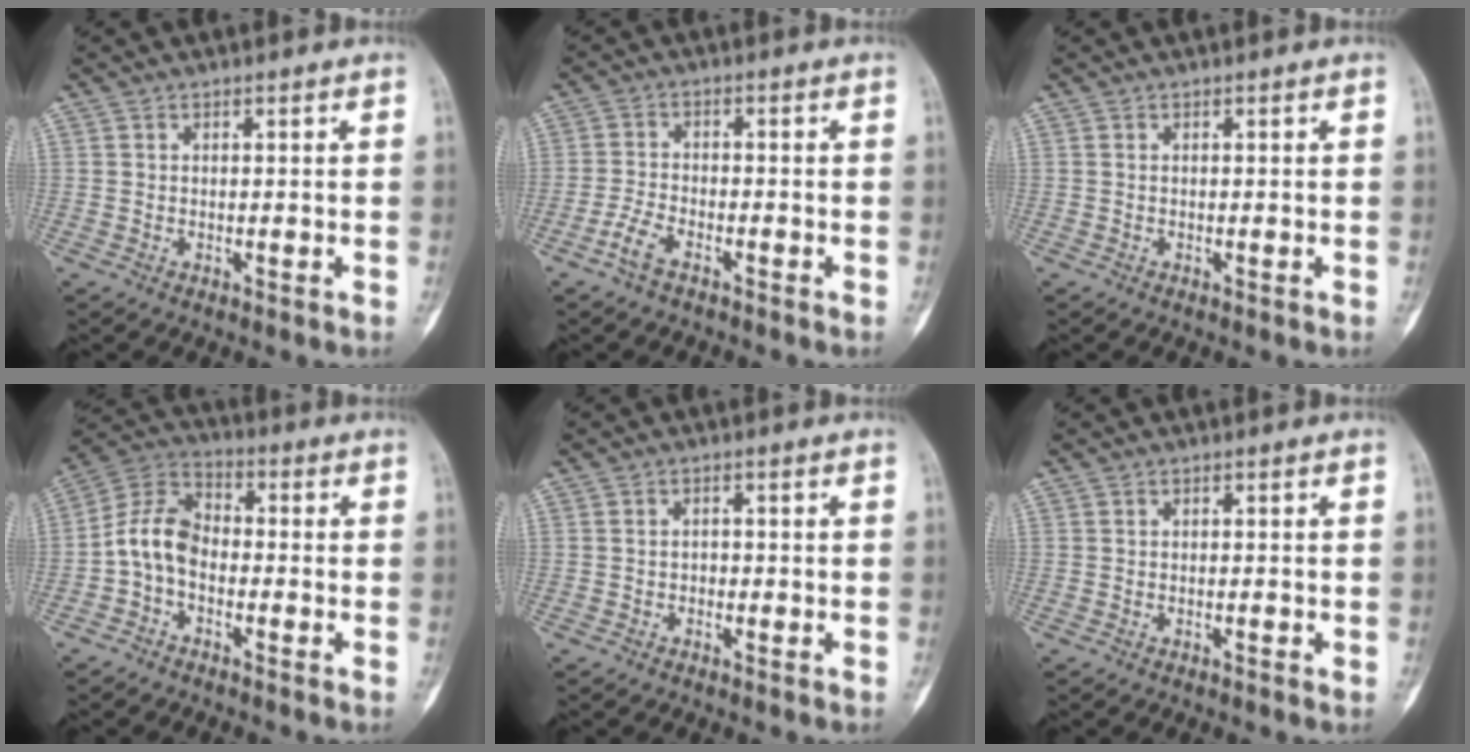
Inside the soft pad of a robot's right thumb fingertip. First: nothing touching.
{"total": 4.0, "force": [-2.7, 1.7, 2.5], "torque": [-0.059, 0.015, -0.054]}
{"total": 0.0}
{"total": 8.7, "force": [-2.1, 5.9, 6.1], "torque": [-0.109, 0.033, -0.056]}
{"total": 1.0, "force": [-0.5, 0.8, 0.4], "torque": [0.004, 0.005, -0.011]}
{"total": 0.8, "force": [-0.3, 0.2, 0.7], "torque": [-0.015, 0.000, -0.004]}